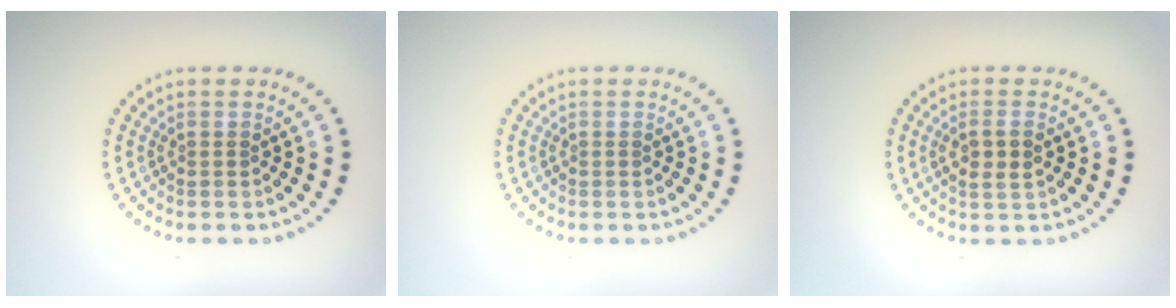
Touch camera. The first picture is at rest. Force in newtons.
{"total": 0.0}
{"total": 2.2, "press": 2.2, "slide": 0.4}